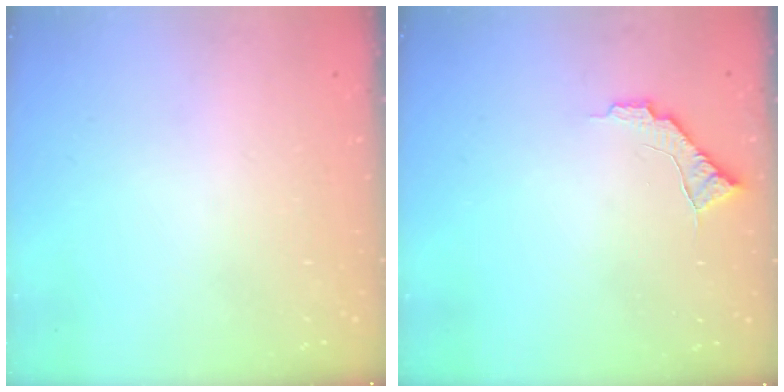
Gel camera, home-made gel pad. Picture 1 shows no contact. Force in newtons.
{"total": 6.6, "press": 6.5, "slide": 0.5}